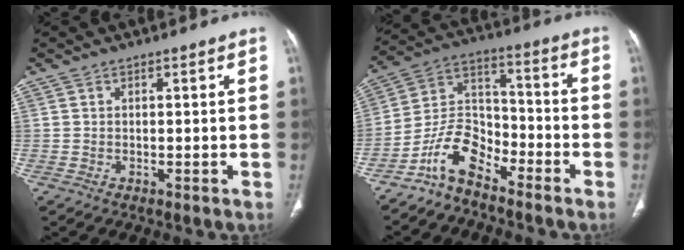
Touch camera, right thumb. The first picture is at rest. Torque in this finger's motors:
{"motor_torque": [0.16, 0.17, 1.06, -0.70, 0.02]}